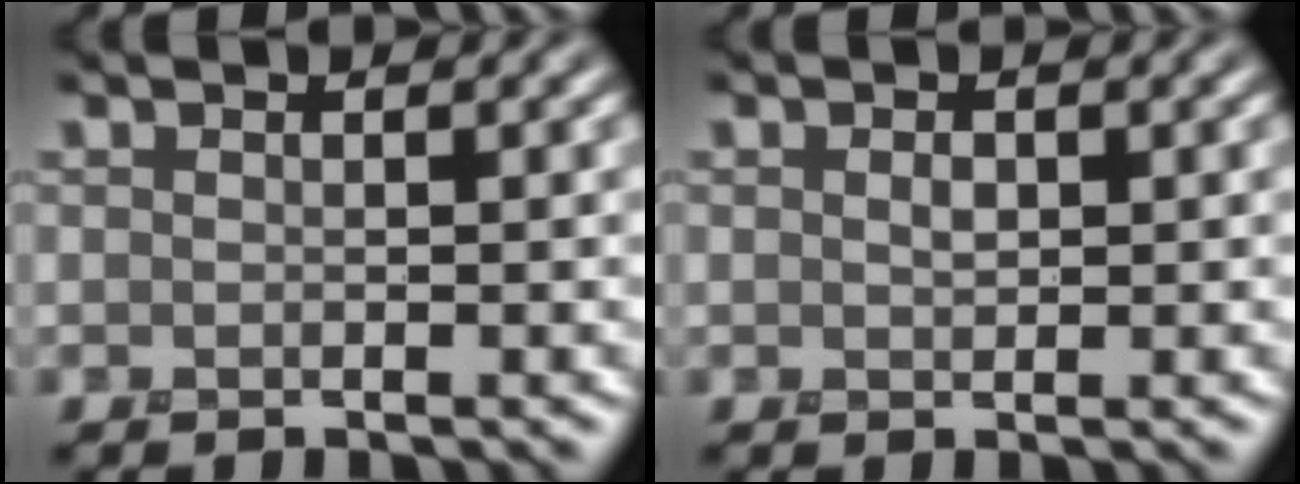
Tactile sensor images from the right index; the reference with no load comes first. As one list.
[{"total": 0.7, "force": [0.1, 0.5, 0.5], "torque": [-0.014, -0.002, 0.003]}]